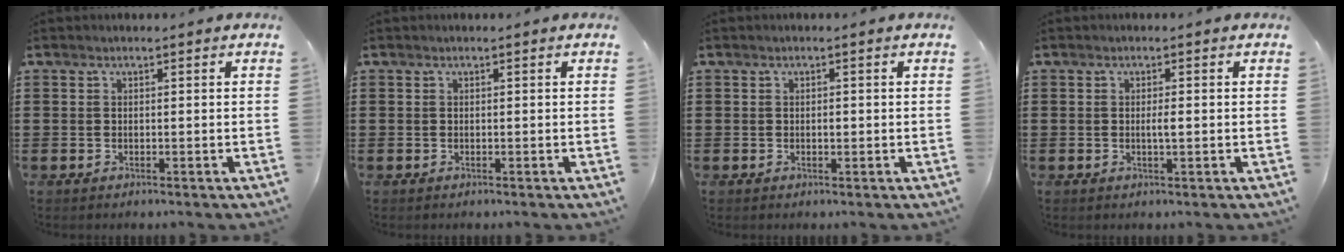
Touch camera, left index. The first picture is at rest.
{"total": 0.0}
{"total": 0.8, "force": [0.0, 0.4, 0.7], "torque": [-0.015, 0.000, 0.000]}
{"total": 1.5, "force": [-0.1, 0.2, 1.4], "torque": [-0.028, -0.003, -0.001]}